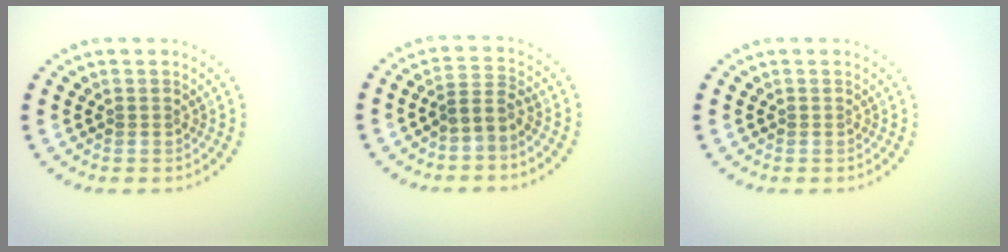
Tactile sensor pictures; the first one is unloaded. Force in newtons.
{"total": 2.0, "press": 1.3, "slide": 1.5}
{"total": 0.0}